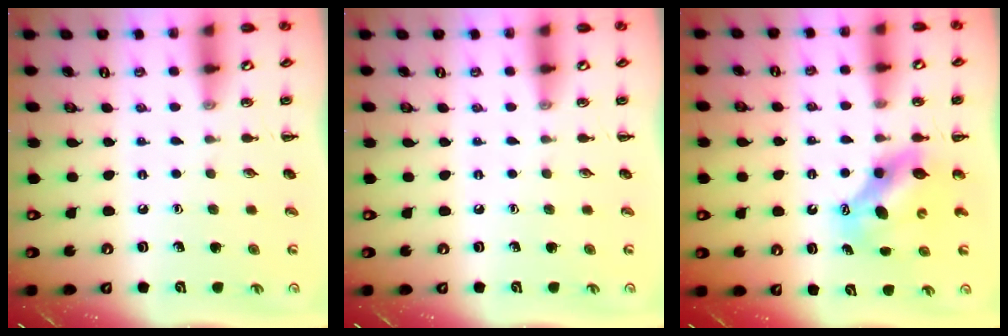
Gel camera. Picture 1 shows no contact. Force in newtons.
{"total": 0.0}
{"total": 6.5, "press": 6.4, "slide": 1.3}